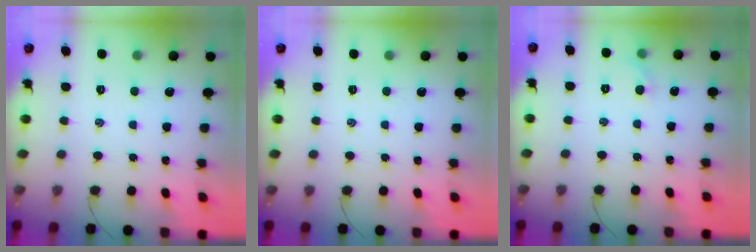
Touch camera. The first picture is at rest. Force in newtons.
{"total": 0.0}
{"total": 3.2, "press": 3.0, "slide": 1.2}